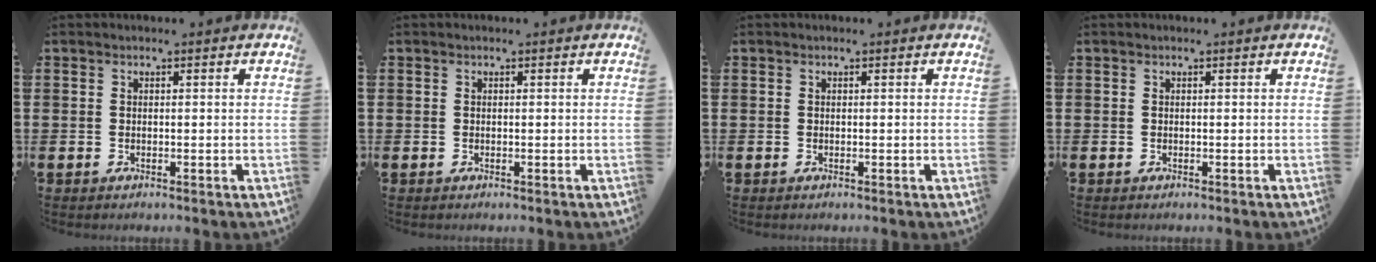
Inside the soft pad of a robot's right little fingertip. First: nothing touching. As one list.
[{"total": 0.0}, {"total": 0.0}, {"total": 0.0}]